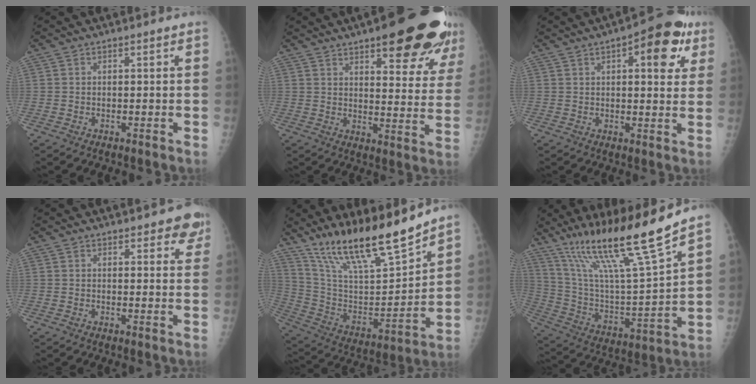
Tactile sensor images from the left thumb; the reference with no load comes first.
{"total": 22.1, "force": [14.2, 6.4, 15.7], "torque": [-0.170, -0.056, 0.180]}
{"total": 12.0, "force": [5.1, 4.7, 9.8], "torque": [-0.089, -0.004, 0.056]}
{"total": 4.6, "force": [3.1, 2.2, 2.5], "torque": [0.004, -0.012, 0.032]}
{"total": 20.5, "force": [16.7, 3.2, 11.4], "torque": [-0.173, -0.086, 0.305]}
{"total": 22.3, "force": [15.5, 1.0, 16.0], "torque": [-0.262, -0.058, 0.285]}